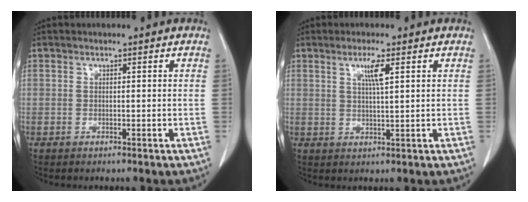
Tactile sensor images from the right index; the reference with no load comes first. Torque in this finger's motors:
{"motor_torque": [0.11, 0.10, 0.09, 0.06]}